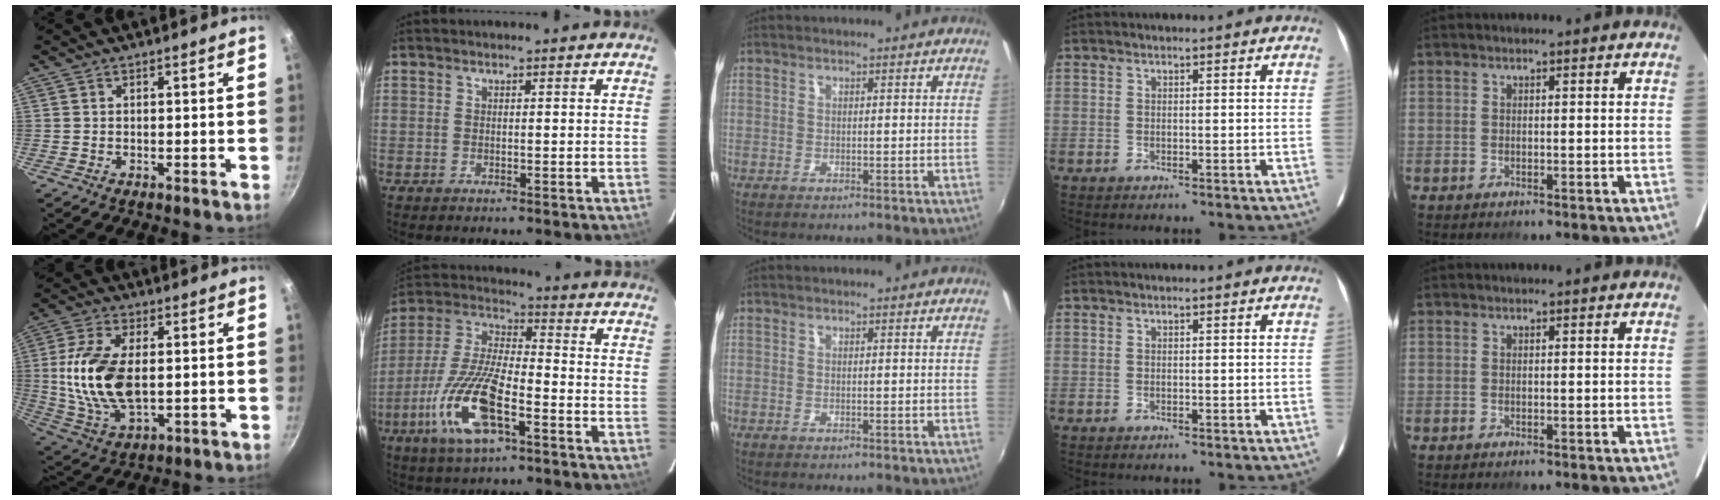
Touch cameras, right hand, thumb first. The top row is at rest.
{"thumb": {"total": 15.6, "force": [0.7, 8.4, 13.1], "torque": [-0.253, -0.001, 0.018]}, "index": {"total": 16.8, "force": [-7.4, 5.5, 14.1], "torque": [-0.305, -0.015, -0.148]}}